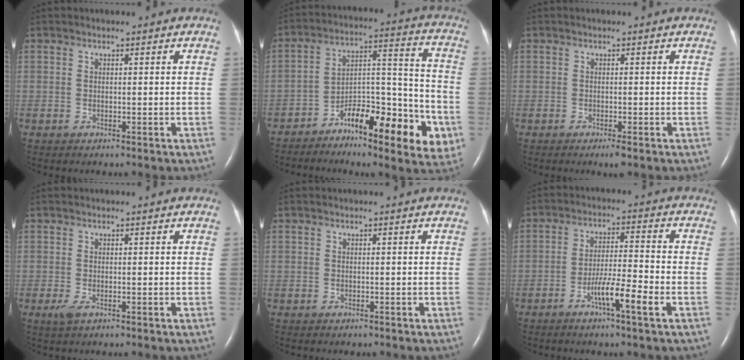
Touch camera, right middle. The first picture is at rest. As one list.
[{"total": 15.8, "force": [-7.9, 4.5, 12.9], "torque": [-0.175, 0.026, -0.118]}, {"total": 1.2, "force": [-0.8, 0.0, 1.0], "torque": [-0.017, -0.004, -0.012]}, {"total": 1.4, "force": [-0.6, 0.5, 1.1], "torque": [-0.026, -0.004, -0.008]}, {"total": 0.0}, {"total": 6.7, "force": [-3.3, -0.2, 5.8], "torque": [-0.108, -0.004, -0.060]}]